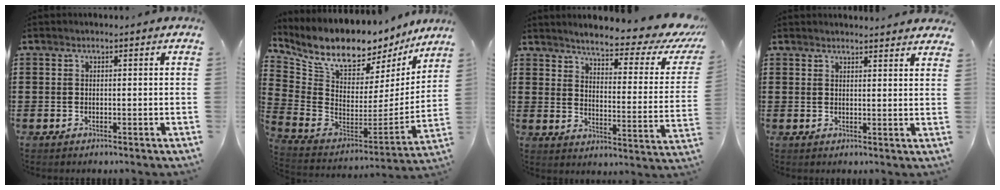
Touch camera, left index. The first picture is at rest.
{"total": 9.1, "force": [7.7, 3.3, 3.7], "torque": [-0.100, -0.066, 0.132]}
{"total": 5.8, "force": [5.0, 0.0, 2.9], "torque": [-0.065, -0.041, 0.076]}
{"total": 2.3, "force": [2.2, -0.1, 0.2], "torque": [-0.010, -0.005, 0.044]}